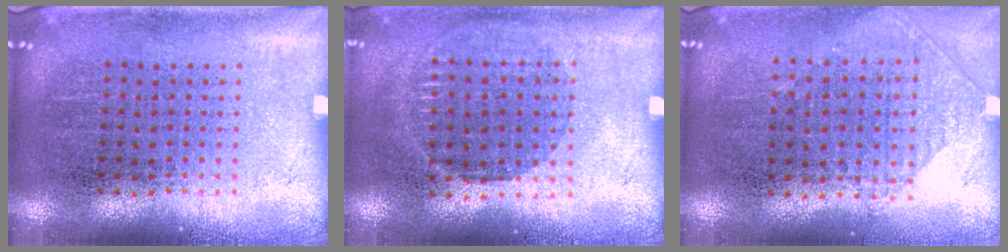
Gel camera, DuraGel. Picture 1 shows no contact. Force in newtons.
{"total": 0.9, "press": 0.8, "slide": 0.3}
{"total": 0.9, "press": 0.9, "slide": 0.3}